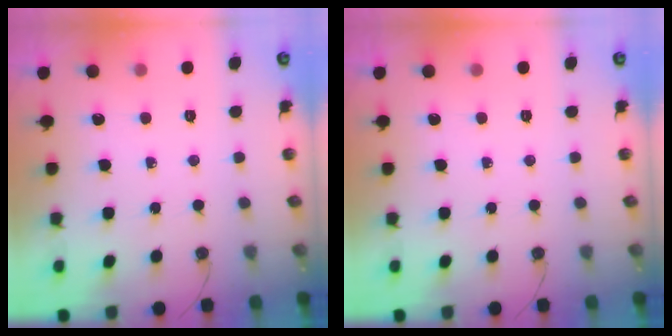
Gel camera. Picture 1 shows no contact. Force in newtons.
{"total": 0.0}